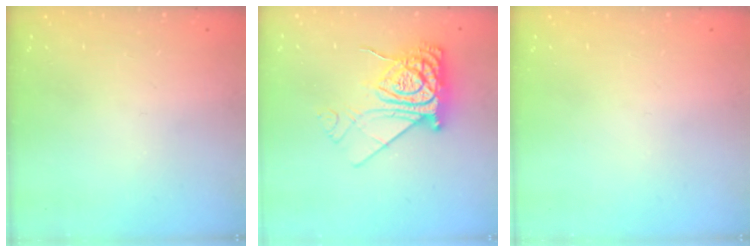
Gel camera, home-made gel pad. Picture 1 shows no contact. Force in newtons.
{"total": 12.3, "press": 12.3, "slide": 1.0}
{"total": 0.0}